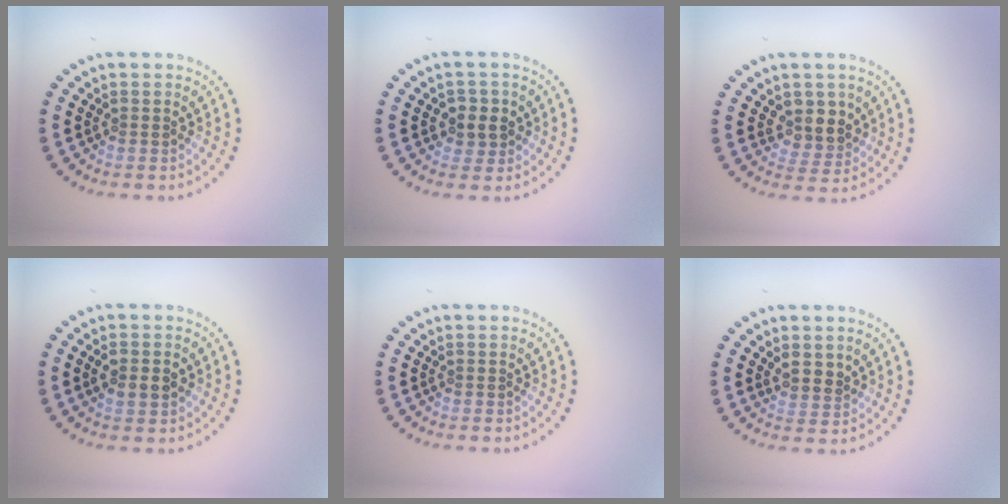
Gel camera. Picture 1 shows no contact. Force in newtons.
{"total": 2.3, "press": 2.1, "slide": 1.0}
{"total": 2.9, "press": 2.4, "slide": 1.5}
{"total": 2.8, "press": 2.8, "slide": 0.3}
{"total": 0.0}
{"total": 1.4, "press": 1.2, "slide": 0.7}